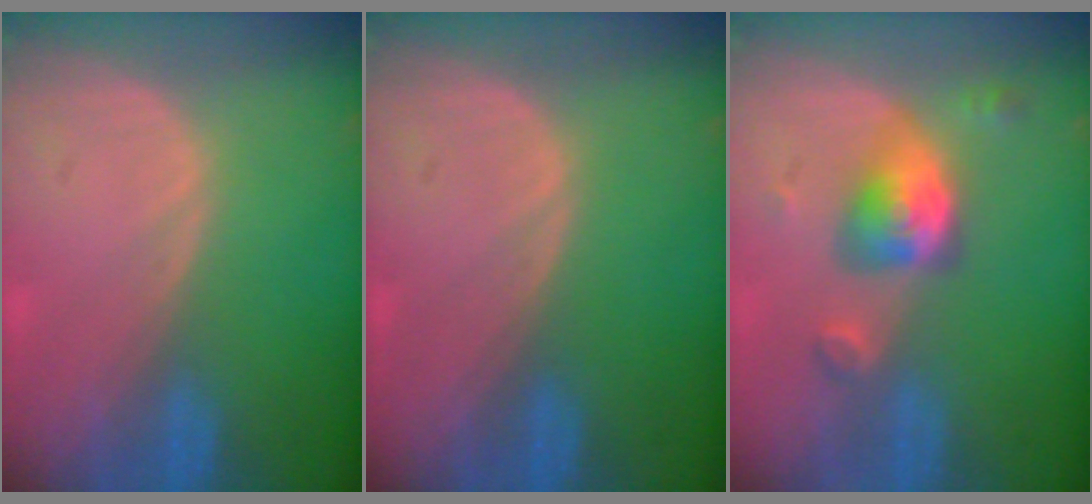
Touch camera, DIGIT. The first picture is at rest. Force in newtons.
{"total": 0.0}
{"total": 5.5, "press": 5.4, "slide": 1.0}